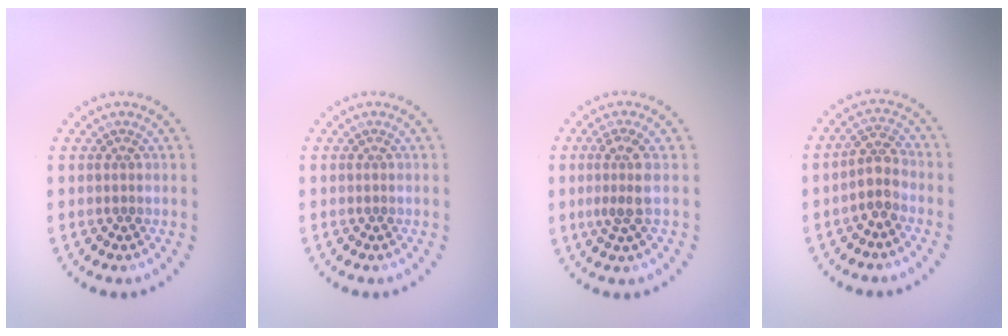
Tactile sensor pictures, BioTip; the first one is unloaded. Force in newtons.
{"total": 0.0}
{"total": 2.5, "press": 1.9, "slide": 1.7}
{"total": 2.4, "press": 2.0, "slide": 1.3}